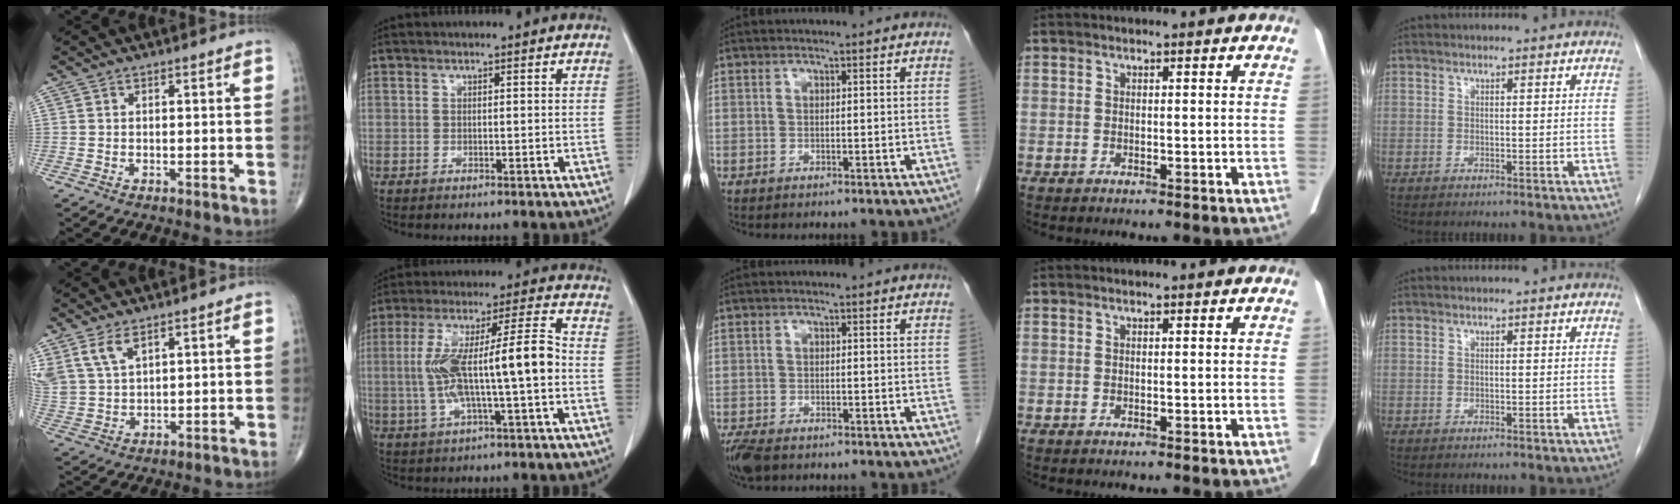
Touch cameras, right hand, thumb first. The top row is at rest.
{"thumb": {"total": 7.3, "force": [4.5, 3.5, 4.6], "torque": [-0.094, -0.010, 0.103]}, "index": {"total": 13.5, "force": [-1.1, 1.7, 13.4], "torque": [-0.250, 0.026, -0.016]}, "middle": {"total": 4.6, "force": [-3.5, 1.9, 2.4], "torque": [-0.048, -0.010, -0.059]}}